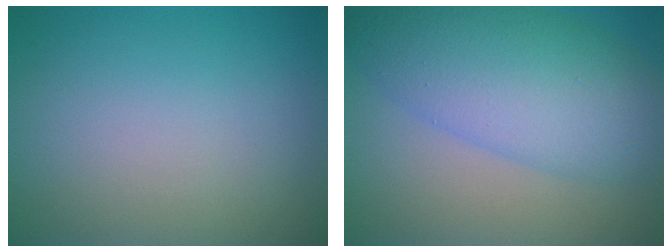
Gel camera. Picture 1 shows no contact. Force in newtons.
{"total": 6.6, "press": 6.6, "slide": 0.2}